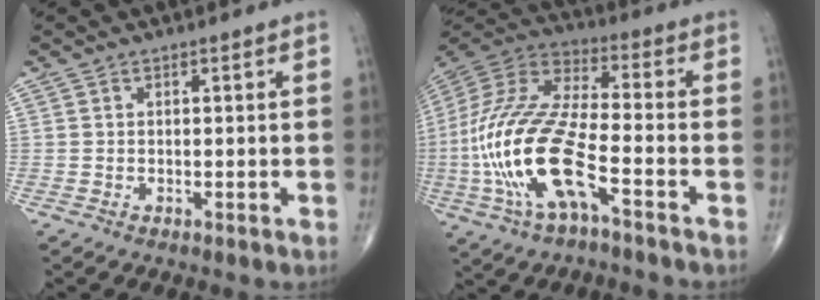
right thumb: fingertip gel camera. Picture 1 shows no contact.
{"total": 22.1, "force": [-6.9, 7.8, 19.5], "torque": [-0.451, 0.022, -0.125]}